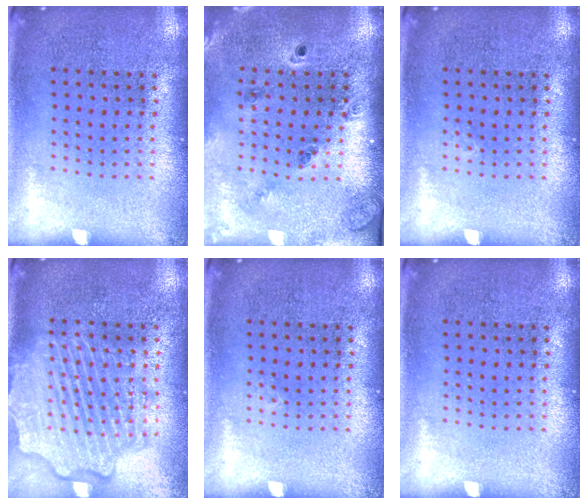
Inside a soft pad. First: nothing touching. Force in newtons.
{"total": 1.6, "press": 1.5, "slide": 0.4}
{"total": 0.0}
{"total": 4.1, "press": 4.1, "slide": 0.5}
{"total": 0.0}
{"total": 0.0}